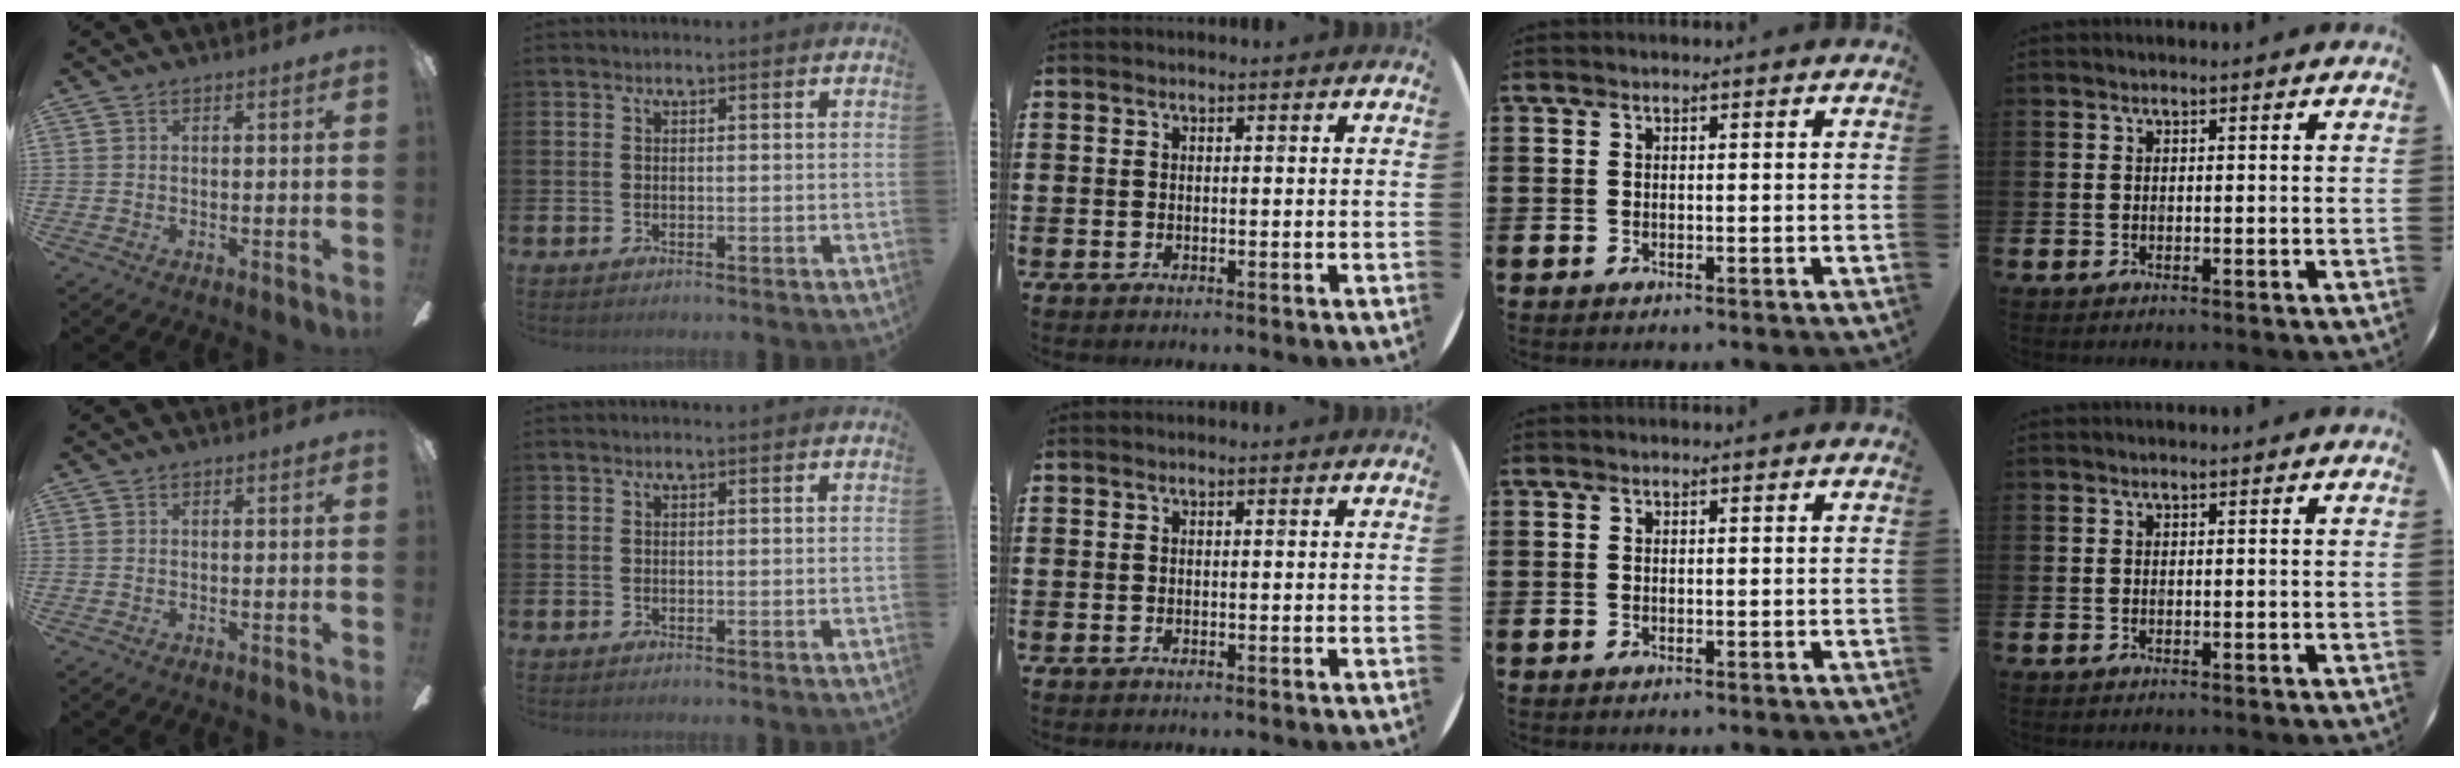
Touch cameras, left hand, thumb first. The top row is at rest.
{}